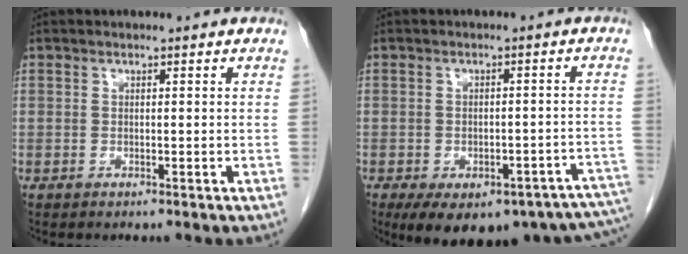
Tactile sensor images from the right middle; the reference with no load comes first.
{"total": 20.6, "force": [-14.6, 8.8, 11.6], "torque": [-0.133, 0.012, -0.160]}